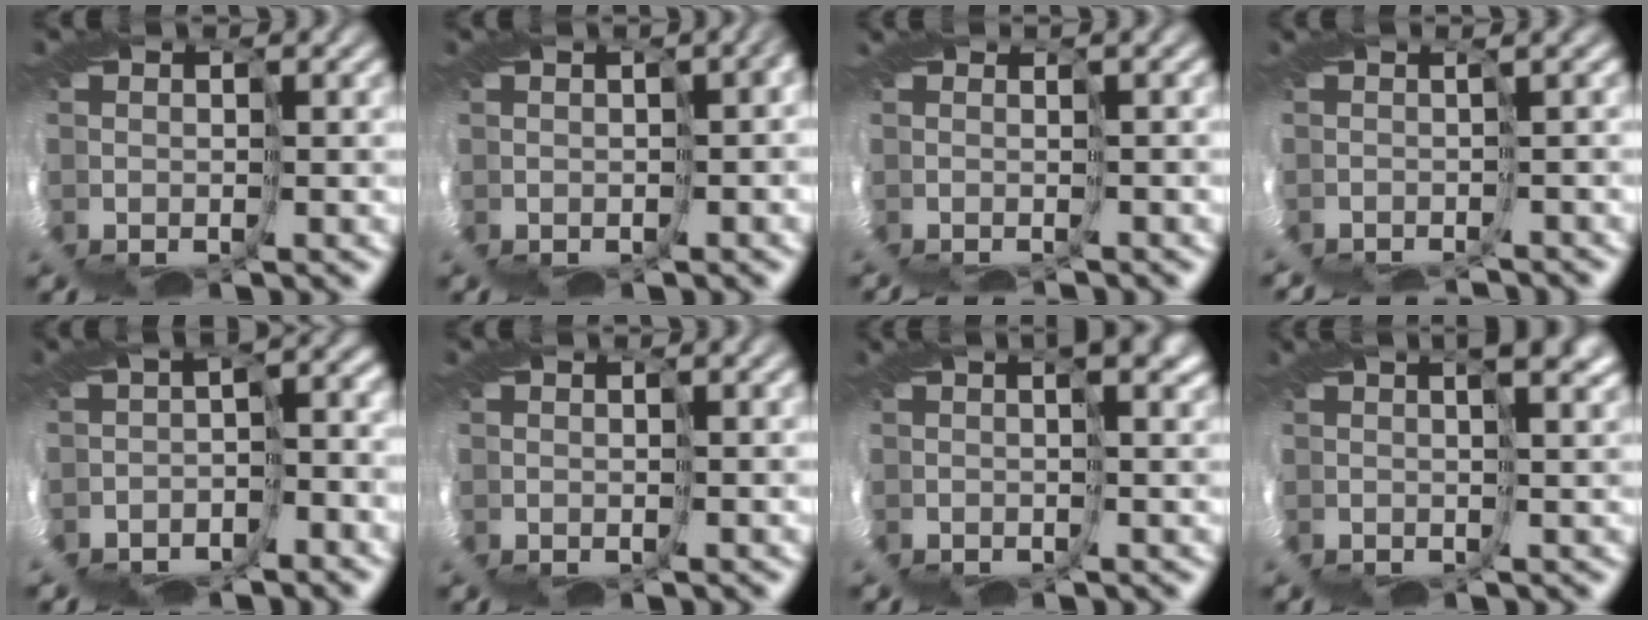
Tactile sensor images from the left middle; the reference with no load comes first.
{"total": 2.5, "force": [-0.8, 1.1, 2.1], "torque": [-0.034, 0.005, 0.011]}
{"total": 4.1, "force": [-2.5, -2.8, -1.8], "torque": [0.022, -0.010, -0.013]}
{"total": 6.5, "force": [-5.2, -2.9, -2.6], "torque": [0.035, -0.009, -0.046]}
{"total": 3.7, "force": [-3.4, -1.6, -0.2], "torque": [-0.025, -0.022, -0.041]}
{"total": 0.7, "force": [0.3, -0.6, 0.0], "torque": [-0.001, 0.005, 0.010]}
{"total": 2.2, "force": [0.5, -2.1, 0.4], "torque": [-0.003, -0.010, 0.018]}
{"total": 2.8, "force": [1.5, -1.7, 1.6], "torque": [-0.025, -0.001, 0.035]}